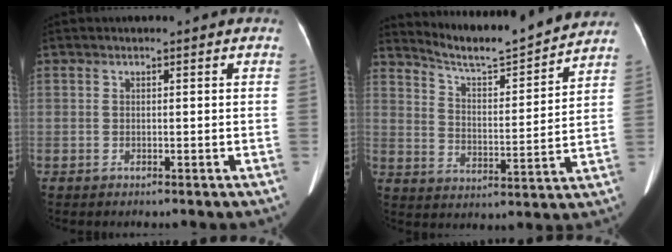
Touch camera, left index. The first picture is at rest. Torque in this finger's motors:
{"motor_torque": [-0.19, -0.39, 0.00, 0.03]}